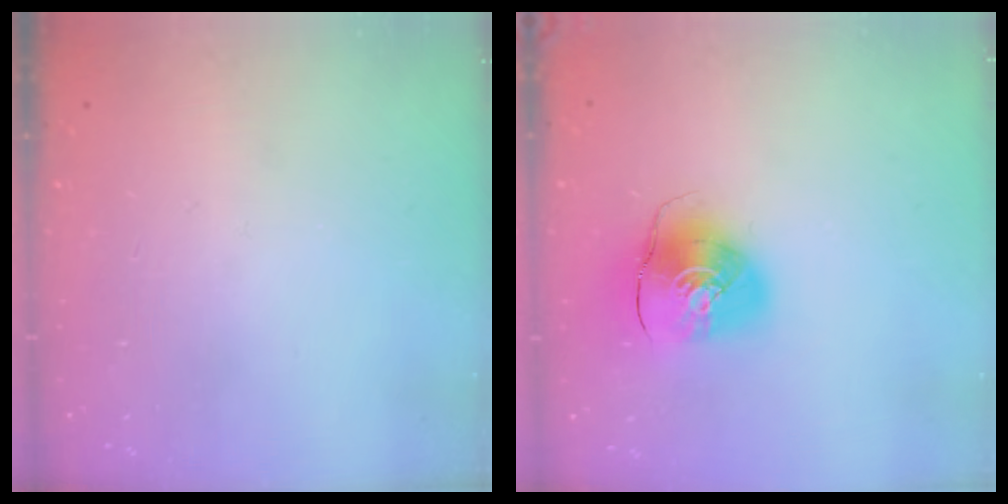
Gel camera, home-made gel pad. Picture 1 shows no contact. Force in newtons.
{"total": 11.3, "press": 11.2, "slide": 1.4}